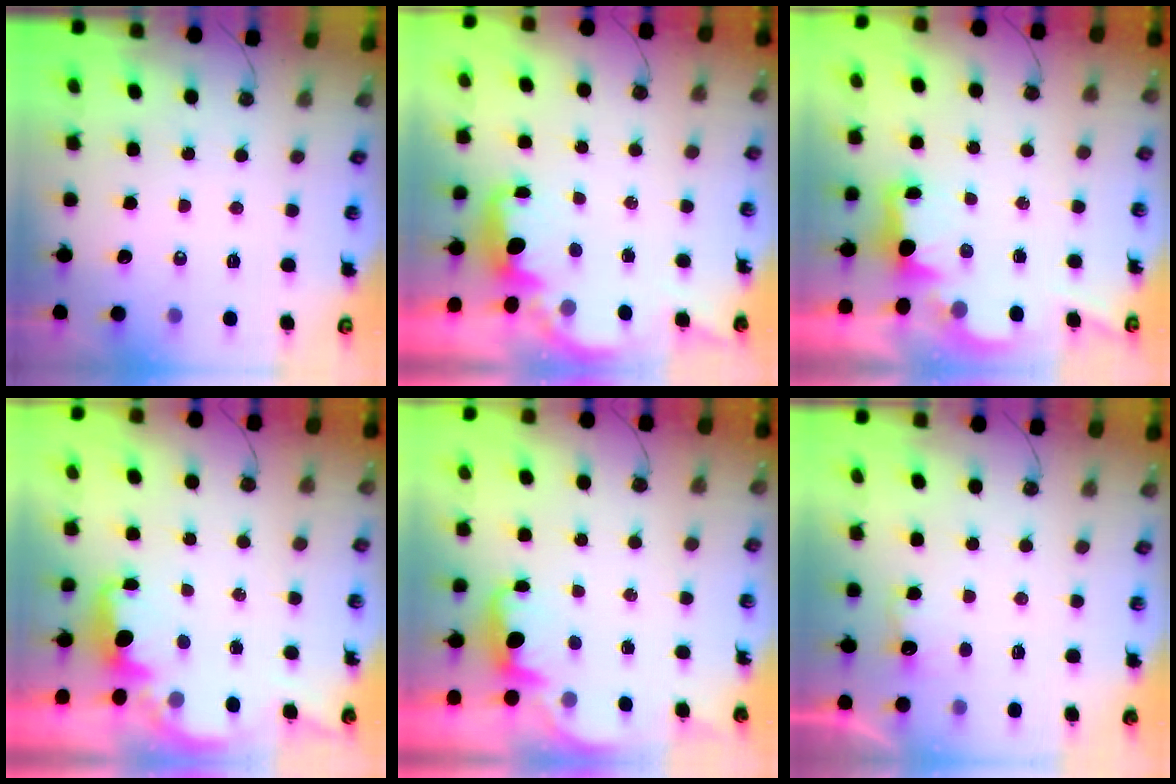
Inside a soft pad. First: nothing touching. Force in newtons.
{"total": 1.5, "press": 1.3, "slide": 0.7}
{"total": 2.1, "press": 2.0, "slide": 0.8}
{"total": 1.8, "press": 1.7, "slide": 0.7}
{"total": 2.1, "press": 2.0, "slide": 0.7}
{"total": 2.4, "press": 2.2, "slide": 0.9}